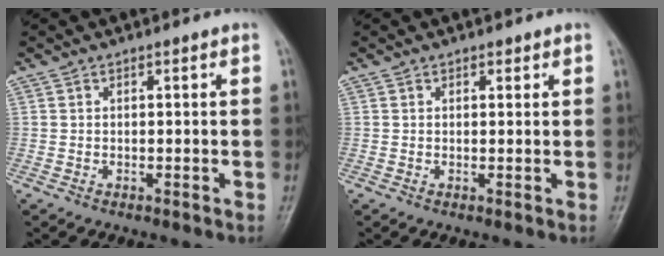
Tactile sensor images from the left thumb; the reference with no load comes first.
{"total": 1.0, "force": [0.7, 0.7, 0.3], "torque": [0.010, -0.002, 0.005]}